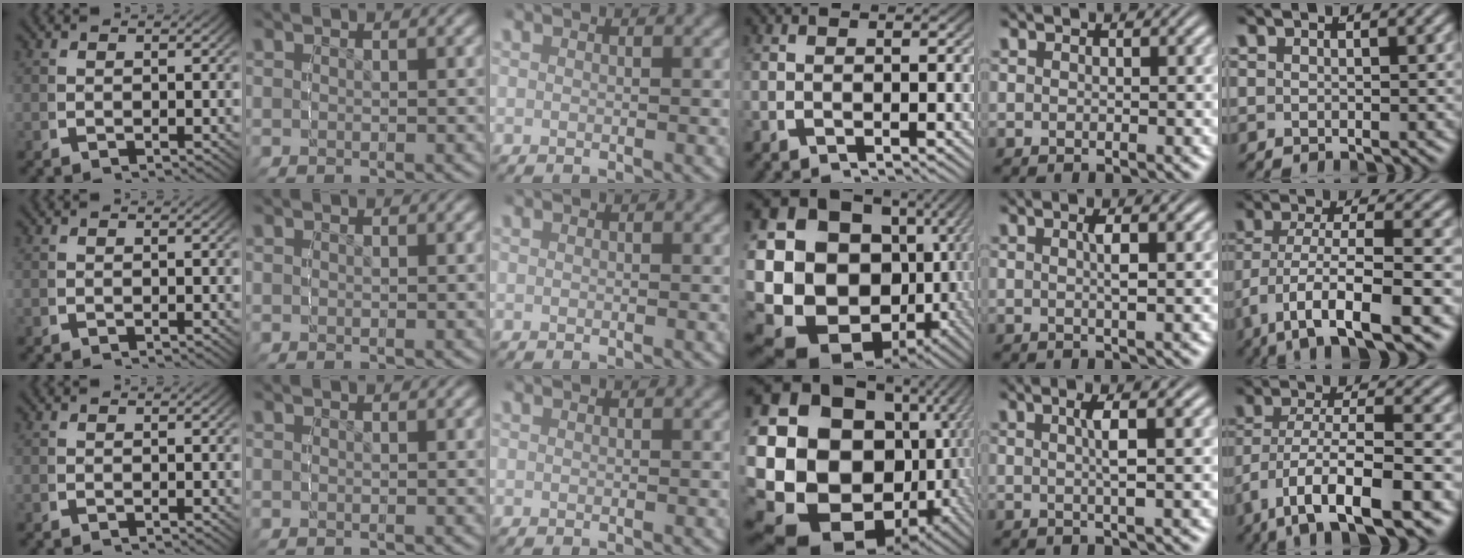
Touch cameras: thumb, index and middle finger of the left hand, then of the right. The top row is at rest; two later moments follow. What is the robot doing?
{"motion": "grasp_and_lifting", "object": "sponge"}